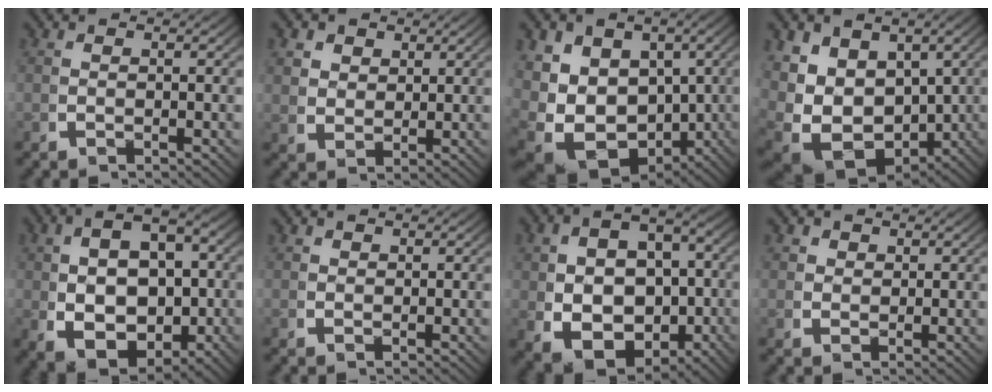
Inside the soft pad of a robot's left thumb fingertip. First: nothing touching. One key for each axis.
{"total": 3.1, "fx": 1.6, "fy": 2.3, "fz": 1.3, "tx": -0.023, "ty": -0.008, "tz": 0.034}
{"total": 14.0, "fx": -3.1, "fy": 10.6, "fz": 8.6, "tx": -0.203, "ty": -0.072, "tz": -0.023}
{"total": 12.6, "fx": -2.7, "fy": 9.2, "fz": 8.3, "tx": -0.197, "ty": -0.067, "tz": -0.016}
{"total": 11.2, "fx": -1.0, "fy": 7.9, "fz": 7.9, "tx": -0.148, "ty": -0.029, "tz": -0.006}
{"total": 0.7, "fx": 0.5, "fy": 0.5, "fz": 0.1, "tx": 0.004, "ty": 0.001, "tz": 0.012}
{"total": 11.6, "fx": -1.9, "fy": 8.6, "fz": 7.6, "tx": -0.155, "ty": -0.048, "tz": -0.012}
{"total": 1.9, "fx": 1.0, "fy": 1.4, "fz": 0.7, "tx": -0.006, "ty": -0.002, "tz": 0.019}